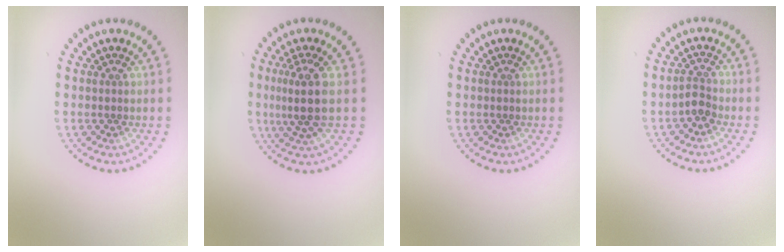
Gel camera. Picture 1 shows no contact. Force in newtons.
{"total": 3.8, "press": 3.2, "slide": 2.1}
{"total": 0.0}
{"total": 1.7, "press": 1.3, "slide": 1.1}